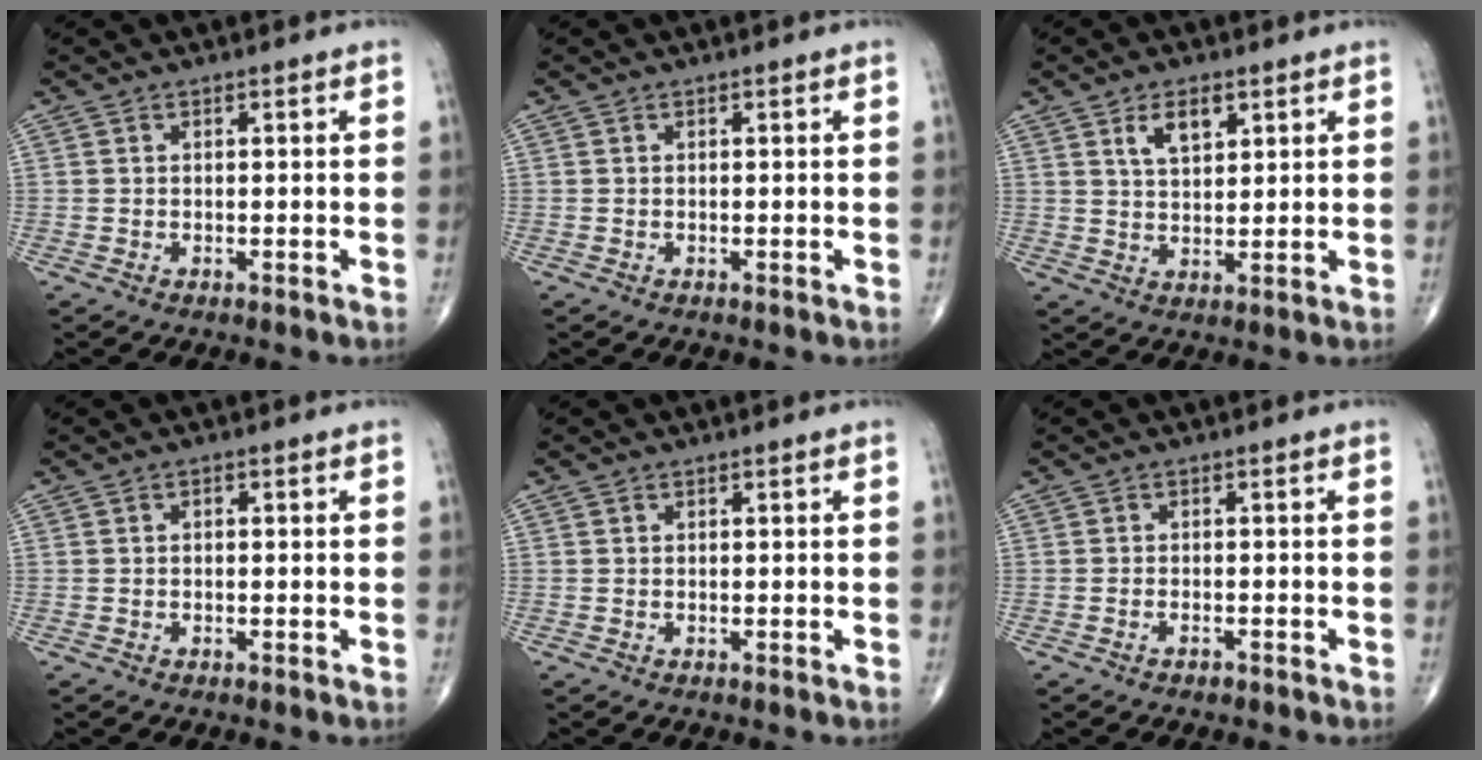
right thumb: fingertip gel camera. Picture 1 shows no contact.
{"total": 0.0}
{"total": 5.7, "force": [2.8, 2.9, 4.0], "torque": [-0.056, -0.016, 0.052]}
{"total": 0.6, "force": [0.1, 0.4, 0.5], "torque": [-0.003, 0.001, -0.001]}
{"total": 0.0}
{"total": 1.0, "force": [-0.8, 0.5, 0.4], "torque": [-0.008, 0.007, -0.011]}